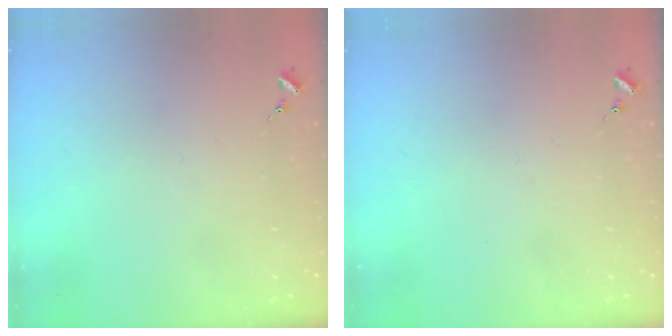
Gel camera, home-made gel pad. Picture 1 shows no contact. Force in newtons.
{"total": 0.0}